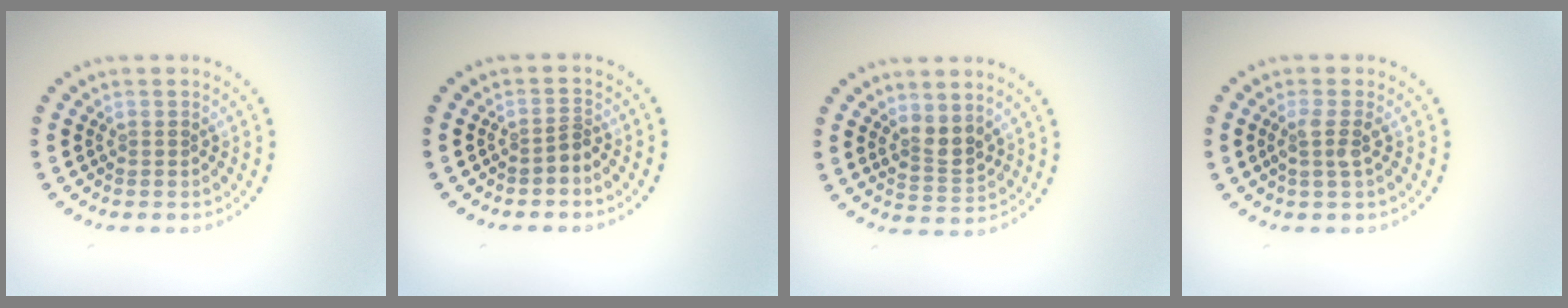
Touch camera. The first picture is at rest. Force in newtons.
{"total": 1.0, "press": 0.6, "slide": 0.8}
{"total": 2.6, "press": 2.4, "slide": 1.1}
{"total": 1.7, "press": 1.3, "slide": 1.1}